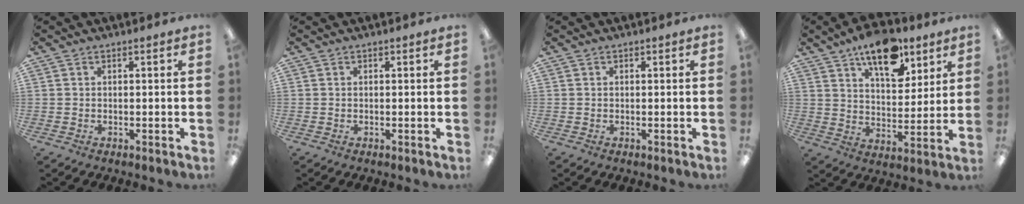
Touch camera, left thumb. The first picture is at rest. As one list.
[{"total": 0.0}, {"total": 0.0}, {"total": 15.1, "force": [10.2, 7.4, 8.4], "torque": [-0.117, -0.053, 0.176]}]